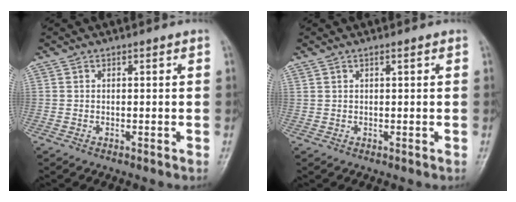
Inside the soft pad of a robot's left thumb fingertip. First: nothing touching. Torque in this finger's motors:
{"motor_torque": [0.05, -0.27, -0.16, -0.08, -0.03]}